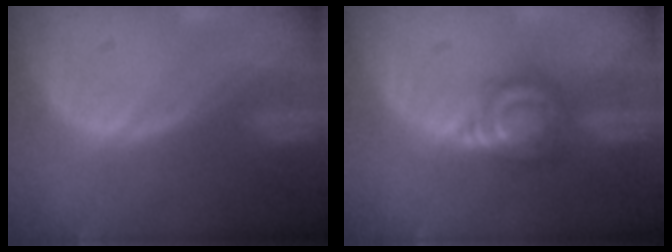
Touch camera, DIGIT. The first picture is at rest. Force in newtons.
{"total": 6.3, "press": 6.3, "slide": 0.0}